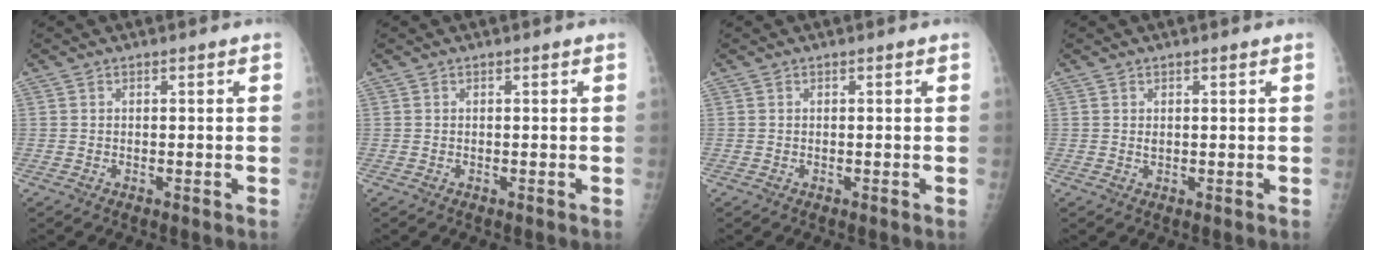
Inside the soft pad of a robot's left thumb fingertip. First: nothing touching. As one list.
[{"total": 0.0}, {"total": 0.0}, {"total": 1.4, "force": [0.5, 0.7, 1.1], "torque": [-0.019, 0.000, 0.012]}]